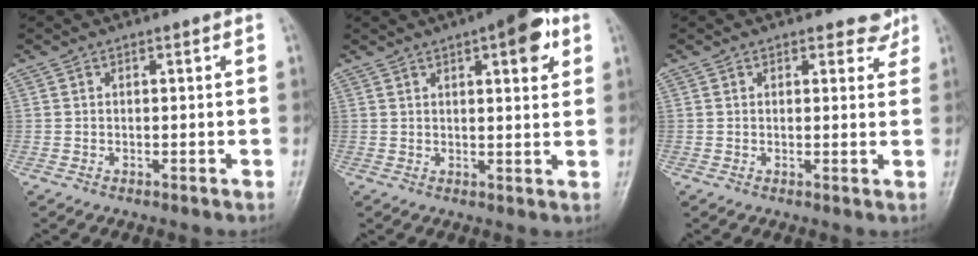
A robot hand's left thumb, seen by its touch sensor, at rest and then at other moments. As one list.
[{"total": 9.0, "force": [4.2, 3.1, 7.4], "torque": [-0.078, -0.010, 0.050]}, {"total": 2.8, "force": [2.3, 1.4, 0.4], "torque": [0.018, -0.016, 0.018]}]